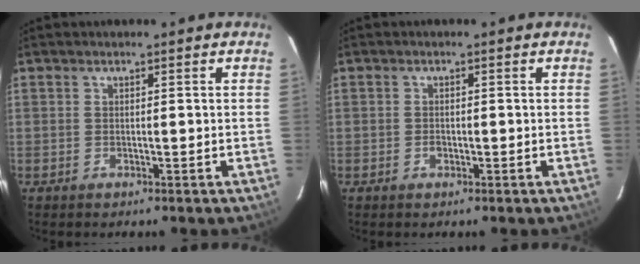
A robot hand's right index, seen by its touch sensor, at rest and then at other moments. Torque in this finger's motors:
{"motor_torque": [0.38, -0.01, 0.19, -0.01]}